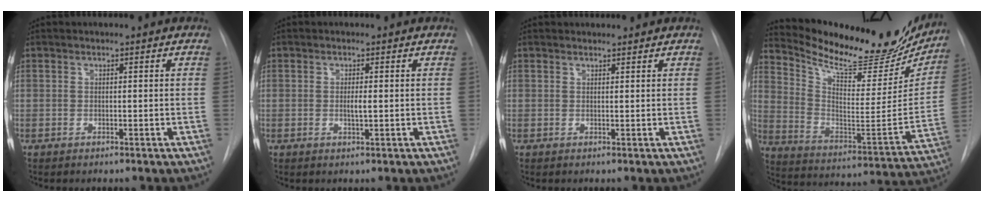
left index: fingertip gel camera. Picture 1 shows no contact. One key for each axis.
{"total": 1.3, "fx": 0.1, "fy": 0.2, "fz": 1.3, "tx": -0.027, "ty": -0.002, "tz": 0.001}
{"total": 4.3, "fx": 4.2, "fy": 0.7, "fz": 0.8, "tx": -0.008, "ty": 0.028, "tz": 0.053}
{"total": 26.1, "fx": 23.0, "fy": 6.2, "fz": 10.6, "tx": -0.168, "ty": -0.056, "tz": 0.326}